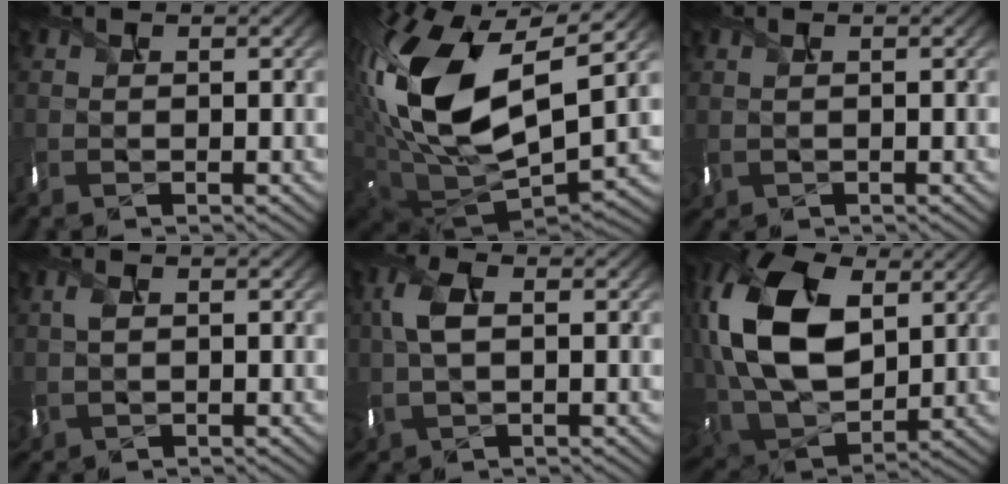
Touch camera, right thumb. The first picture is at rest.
{"total": 18.4, "force": [3.6, 10.1, 14.9], "torque": [-0.343, -0.019, 0.080]}
{"total": 1.4, "force": [0.2, 0.7, 1.2], "torque": [-0.035, 0.000, 0.014]}
{"total": 2.2, "force": [0.2, 1.3, 1.7], "torque": [-0.063, -0.003, 0.012]}
{"total": 5.2, "force": [0.5, 3.0, 4.2], "torque": [-0.118, 0.002, 0.013]}
{"total": 17.9, "force": [4.0, 11.7, 13.0], "torque": [-0.321, 0.016, 0.080]}